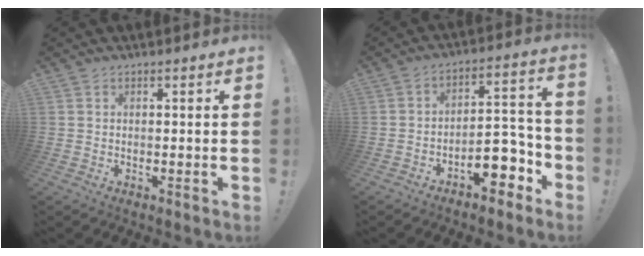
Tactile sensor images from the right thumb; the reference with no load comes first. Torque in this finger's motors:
{"motor_torque": [2.02, 0.68, 0.94, -1.04, 0.00]}